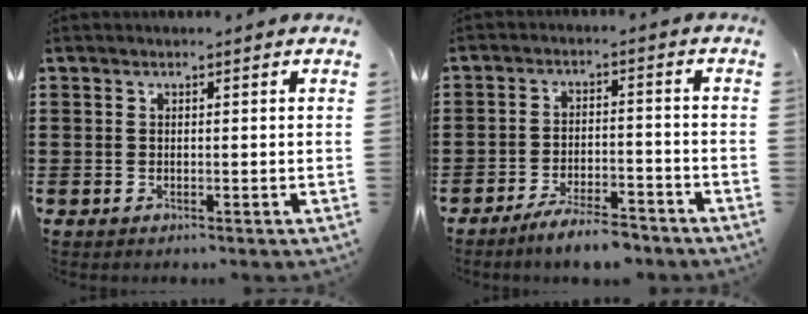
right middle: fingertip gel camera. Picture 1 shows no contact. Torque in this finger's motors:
{"motor_torque": [1.39, -0.74, 0.13, 0.10]}